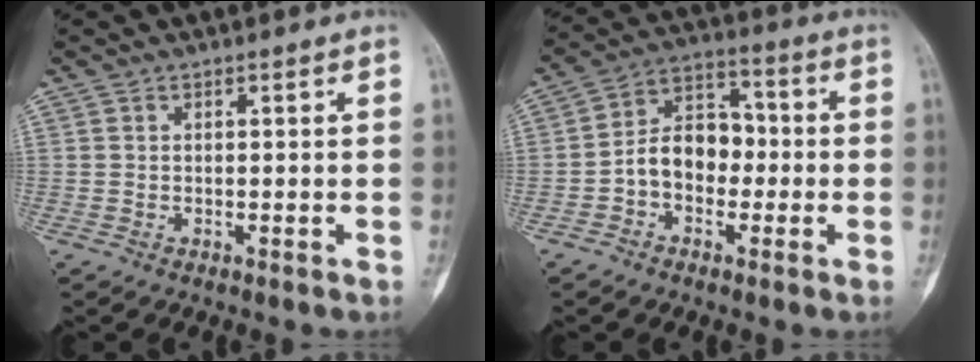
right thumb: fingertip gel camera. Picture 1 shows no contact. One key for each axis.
{"total": 9.8, "fx": -1.9, "fy": 7.1, "fz": 6.4, "tx": -0.081, "ty": 0.042, "tz": -0.048}